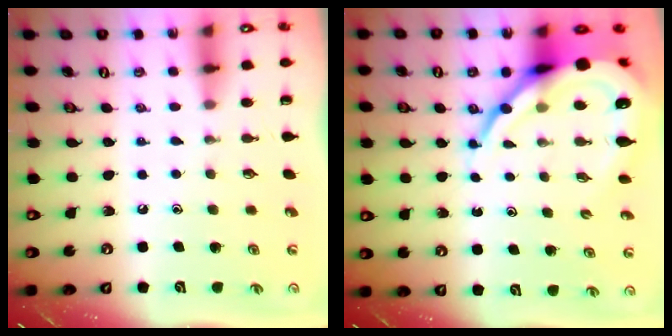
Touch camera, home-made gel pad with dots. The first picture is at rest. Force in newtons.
{"total": 14.7, "press": 14.6, "slide": 1.7}